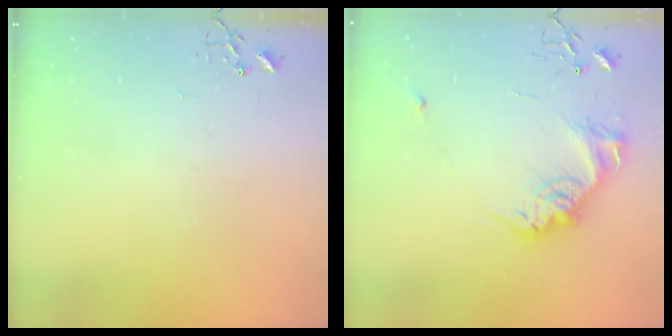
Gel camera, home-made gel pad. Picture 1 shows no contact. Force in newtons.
{"total": 17.4, "press": 17.3, "slide": 1.4}